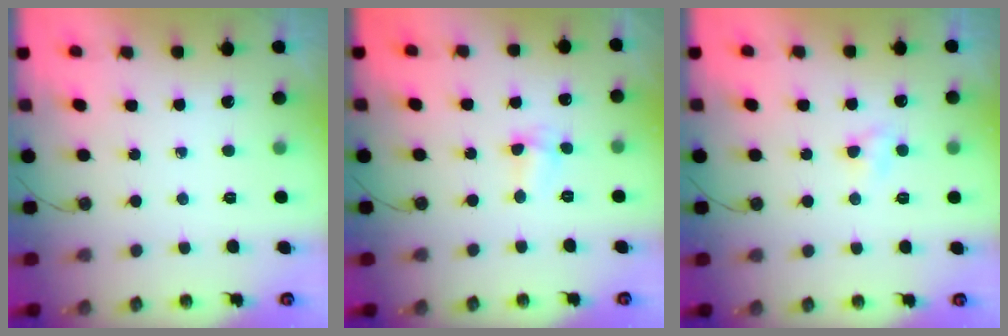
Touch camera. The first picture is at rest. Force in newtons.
{"total": 2.6, "press": 2.5, "slide": 0.6}
{"total": 3.2, "press": 3.2, "slide": 0.4}